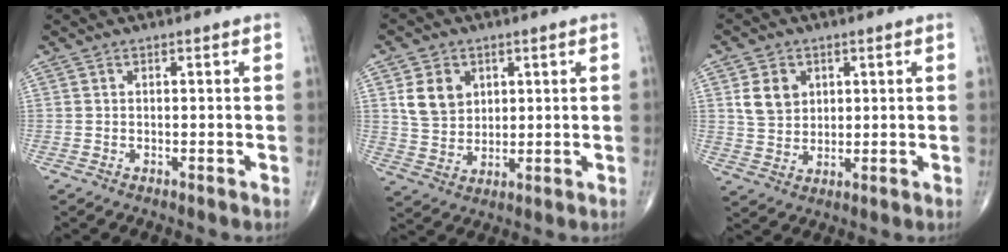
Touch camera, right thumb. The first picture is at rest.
{"total": 7.7, "force": [2.7, 6.1, 3.8], "torque": [-0.045, -0.014, 0.058]}
{"total": 6.5, "force": [2.2, 5.2, 3.2], "torque": [-0.038, -0.012, 0.046]}